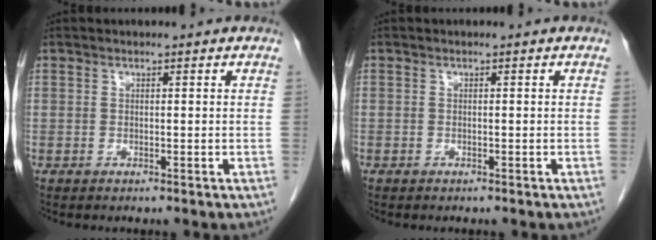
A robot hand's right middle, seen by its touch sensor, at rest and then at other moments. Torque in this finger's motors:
{"motor_torque": [0.68, -0.67, -0.23, -0.21]}